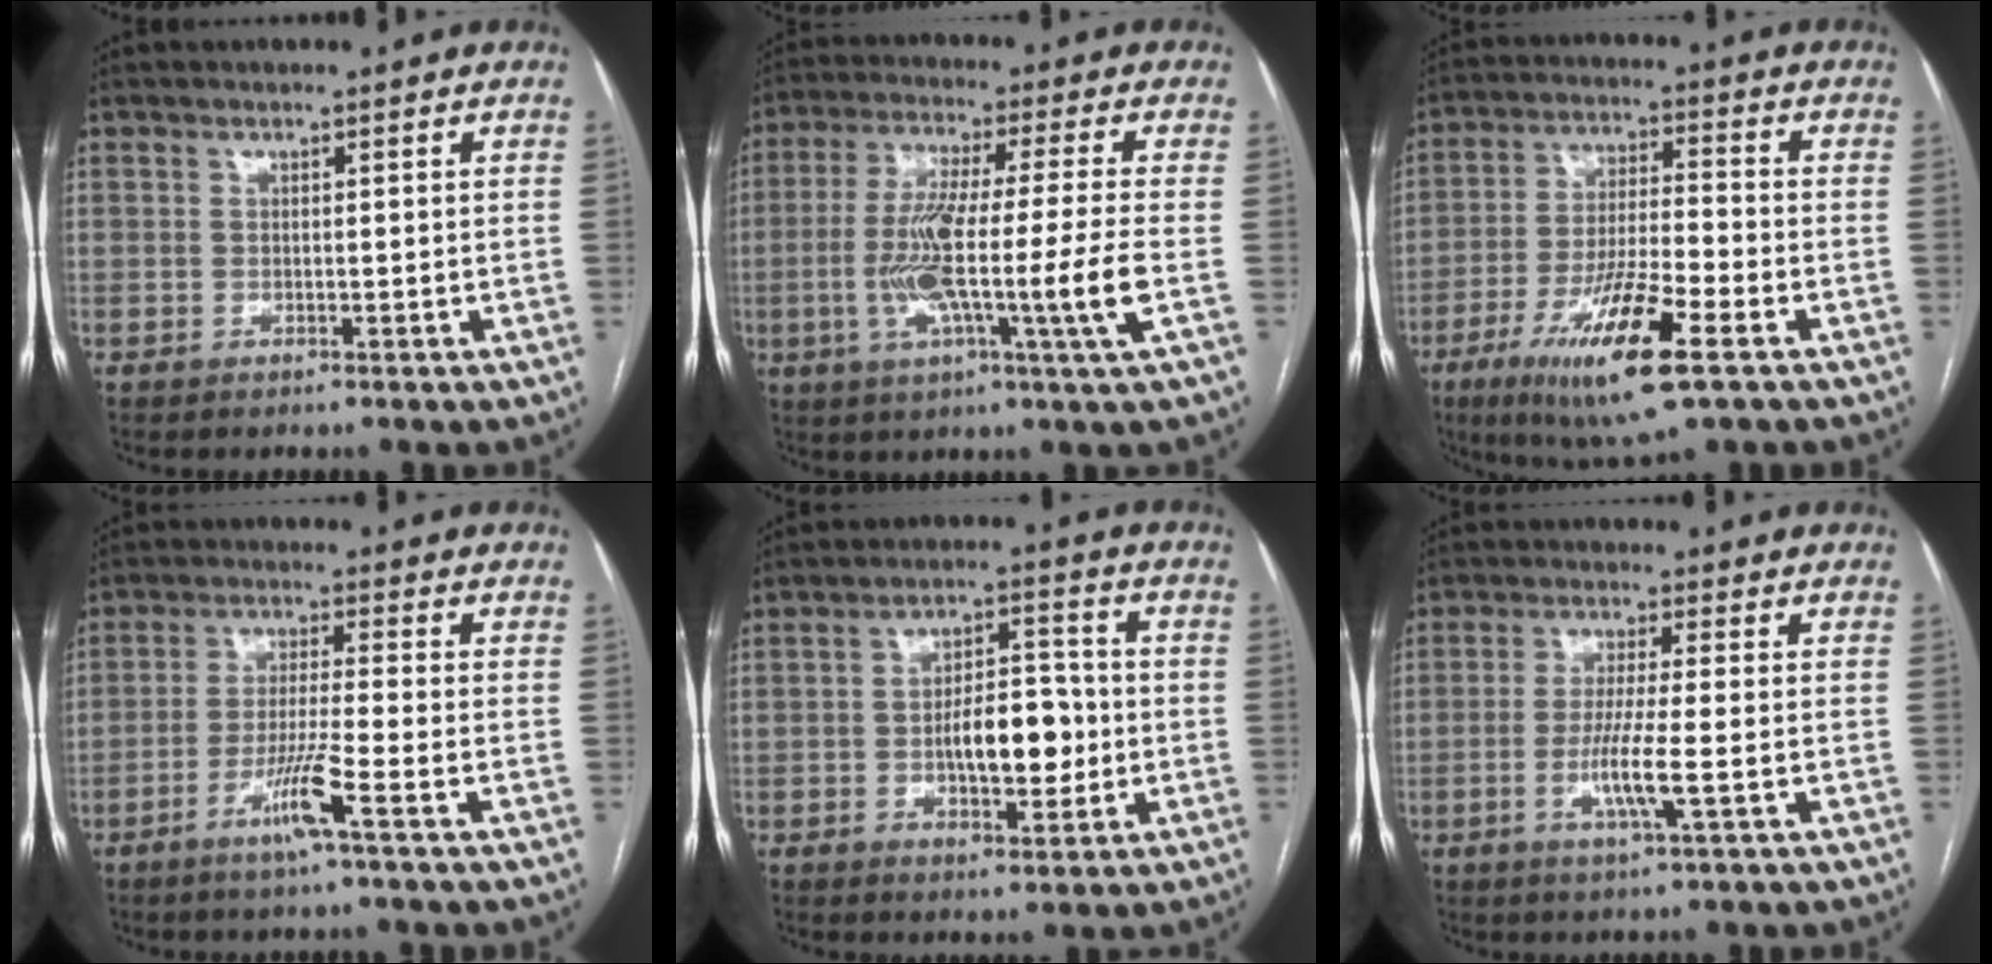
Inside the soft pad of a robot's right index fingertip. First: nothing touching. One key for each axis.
{"total": 14.0, "fx": -2.7, "fy": -1.0, "fz": 13.7, "tx": -0.260, "ty": -0.015, "tz": -0.058}
{"total": 14.1, "fx": -7.0, "fy": 1.8, "fz": 12.1, "tx": -0.230, "ty": -0.023, "tz": -0.121}
{"total": 6.5, "fx": -3.3, "fy": -1.1, "fz": 5.5, "tx": -0.105, "ty": -0.012, "tz": -0.068}
{"total": 8.5, "fx": -1.3, "fy": 3.5, "fz": 7.6, "tx": -0.125, "ty": 0.013, "tz": -0.018}
{"total": 6.2, "fx": -1.7, "fy": -0.3, "fz": 6.0, "tx": -0.117, "ty": -0.014, "tz": -0.034}